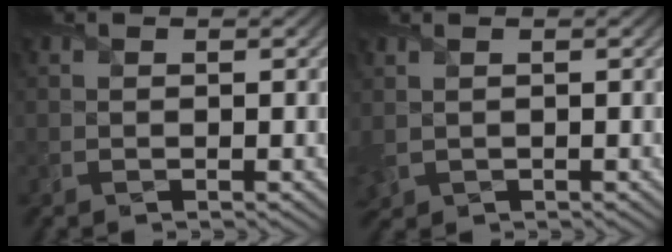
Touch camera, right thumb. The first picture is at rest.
{"total": 1.7, "force": [0.3, 1.1, 1.2], "torque": [-0.043, -0.002, 0.011]}